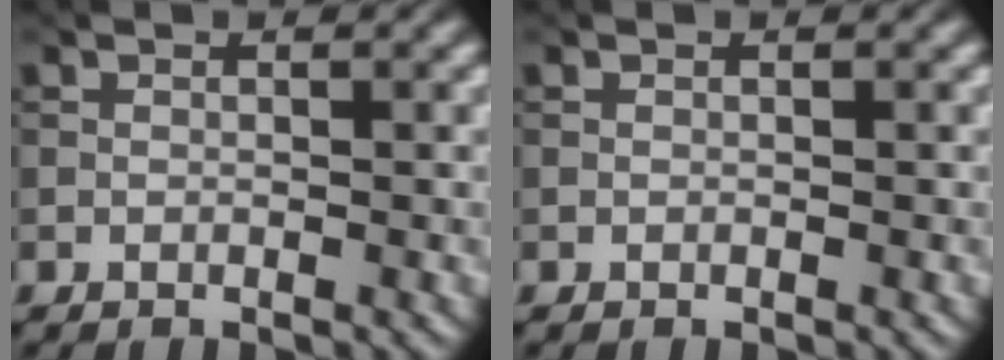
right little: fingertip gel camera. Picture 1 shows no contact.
{"total": 0.0}